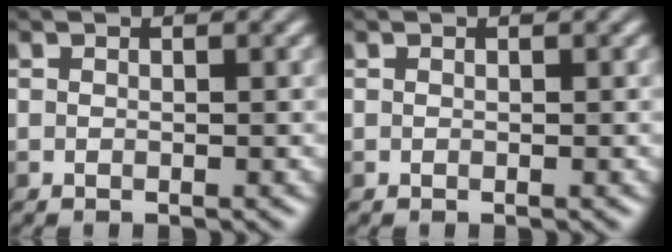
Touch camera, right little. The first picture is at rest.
{"total": 0.0}